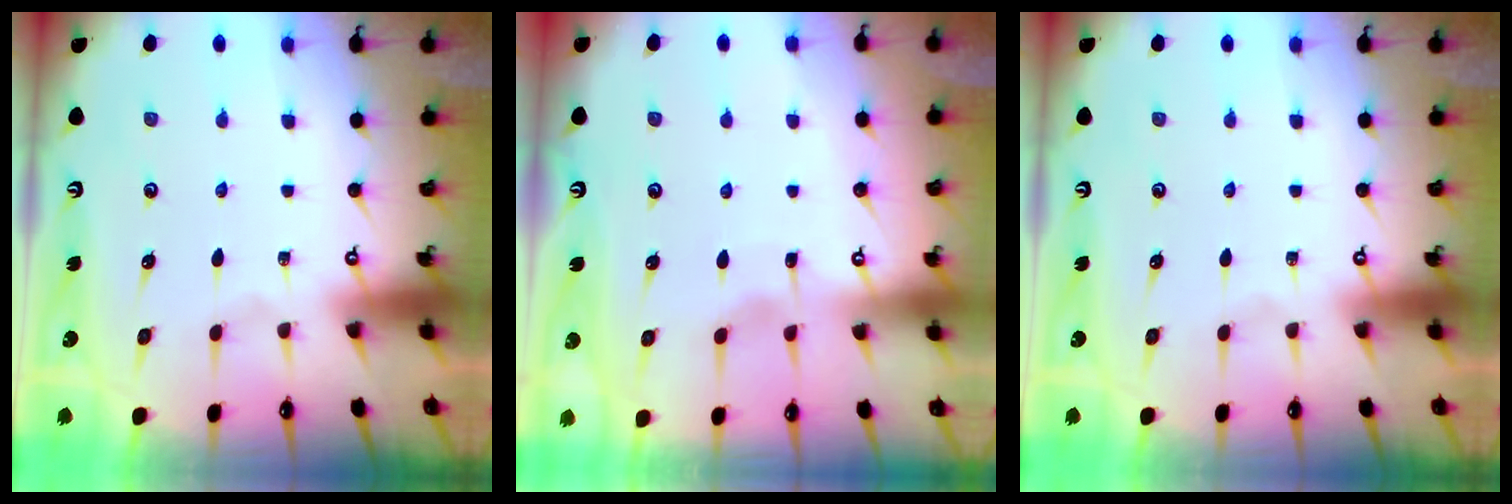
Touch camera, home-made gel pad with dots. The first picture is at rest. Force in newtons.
{"total": 2.8, "press": 2.8, "slide": 0.4}
{"total": 0.0}